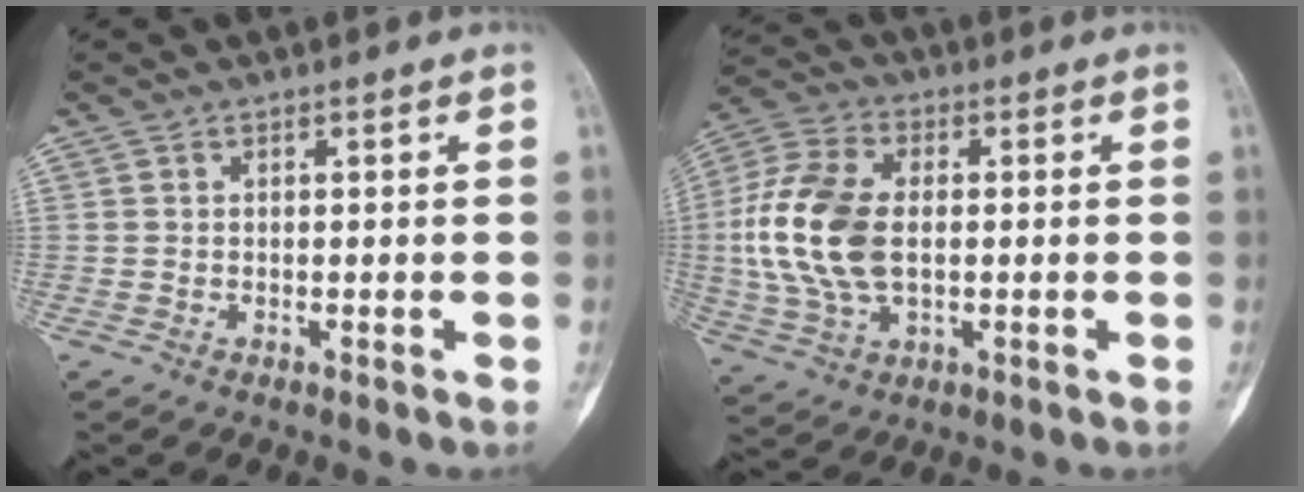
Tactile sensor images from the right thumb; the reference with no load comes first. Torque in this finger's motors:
{"motor_torque": [1.92, 1.34, 1.28, -1.06, 0.32]}